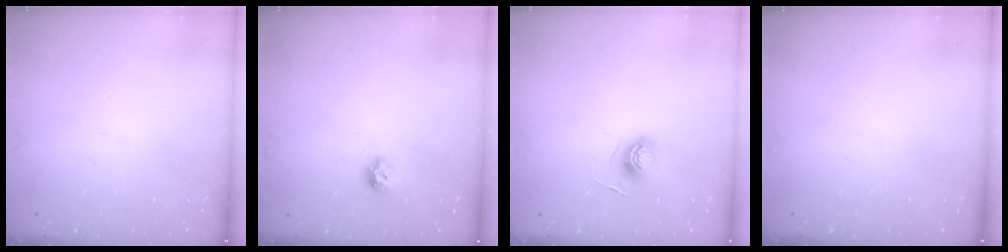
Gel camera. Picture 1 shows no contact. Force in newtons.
{"total": 7.5, "press": 7.4, "slide": 0.6}
{"total": 6.0, "press": 6.0, "slide": 0.3}
{"total": 0.0}